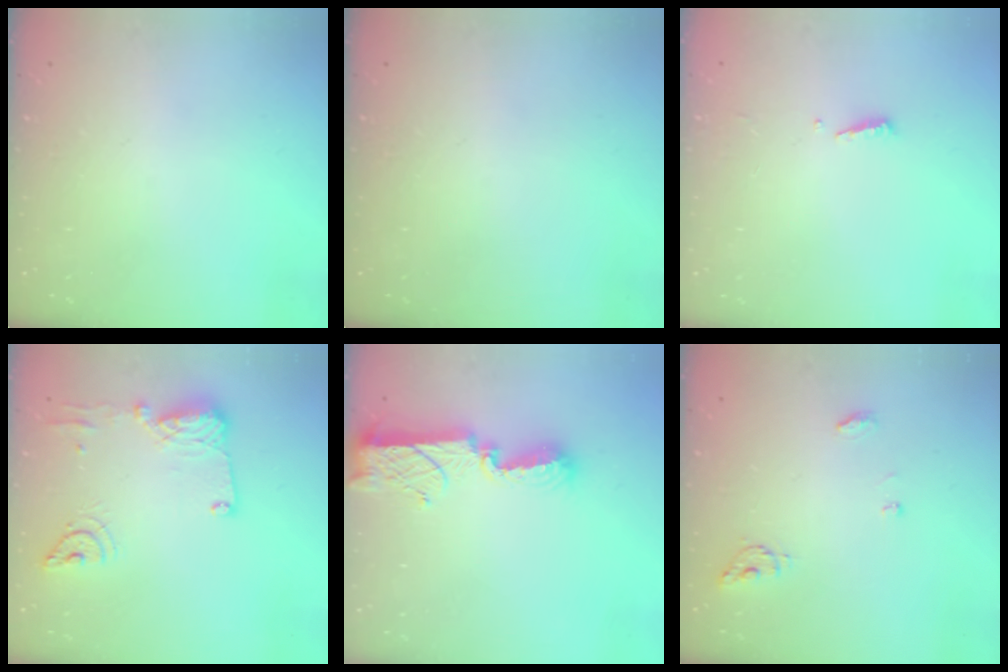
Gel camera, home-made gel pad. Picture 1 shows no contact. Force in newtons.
{"total": 0.0}
{"total": 3.7, "press": 3.6, "slide": 0.5}
{"total": 14.2, "press": 14.0, "slide": 1.8}
{"total": 9.8, "press": 9.8, "slide": 0.5}
{"total": 5.2, "press": 5.2, "slide": 0.0}